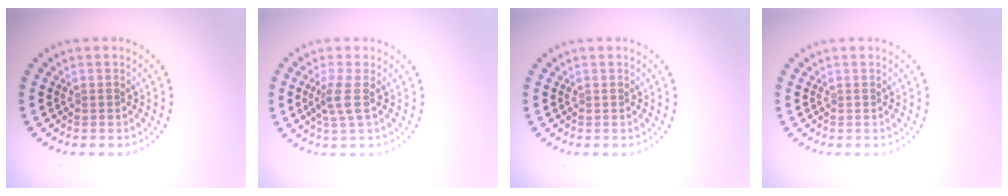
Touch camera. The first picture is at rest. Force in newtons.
{"total": 2.0, "press": 1.5, "slide": 1.3}
{"total": 0.0}
{"total": 0.0}